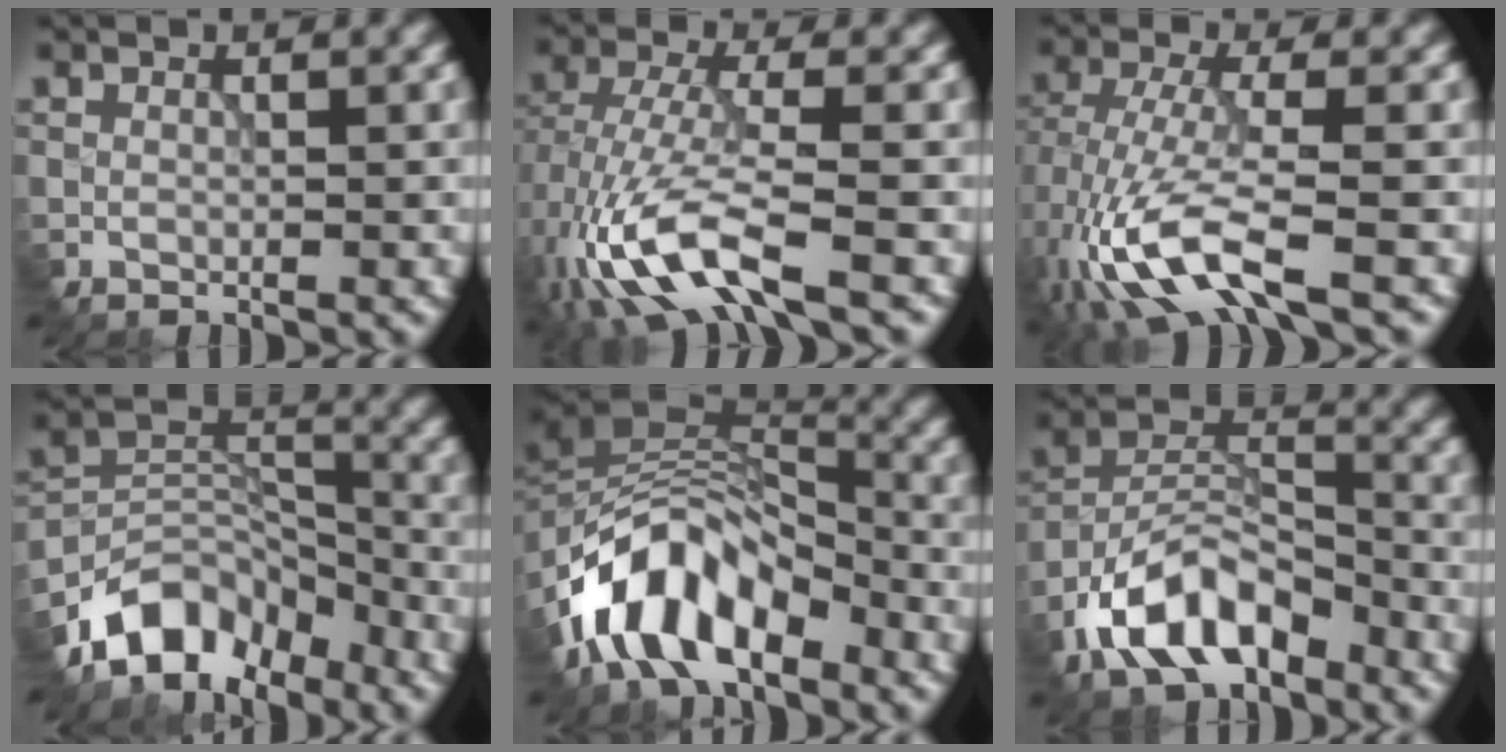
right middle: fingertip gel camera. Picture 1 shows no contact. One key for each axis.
{"total": 8.4, "fx": -4.1, "fy": 2.7, "fz": 6.8, "tx": -0.163, "ty": 0.009, "tz": -0.082}
{"total": 7.6, "fx": -4.0, "fy": 2.1, "fz": 6.1, "tx": -0.148, "ty": 0.005, "tz": -0.079}
{"total": 6.8, "fx": -5.5, "fy": 3.6, "fz": 1.7, "tx": -0.023, "ty": 0.004, "tz": -0.104}
{"total": 9.5, "fx": -5.6, "fy": 4.9, "fz": 5.9, "tx": -0.101, "ty": 0.015, "tz": -0.108}
{"total": 7.8, "fx": -5.5, "fy": 3.7, "fz": 4.2, "tx": -0.082, "ty": 0.012, "tz": -0.108}